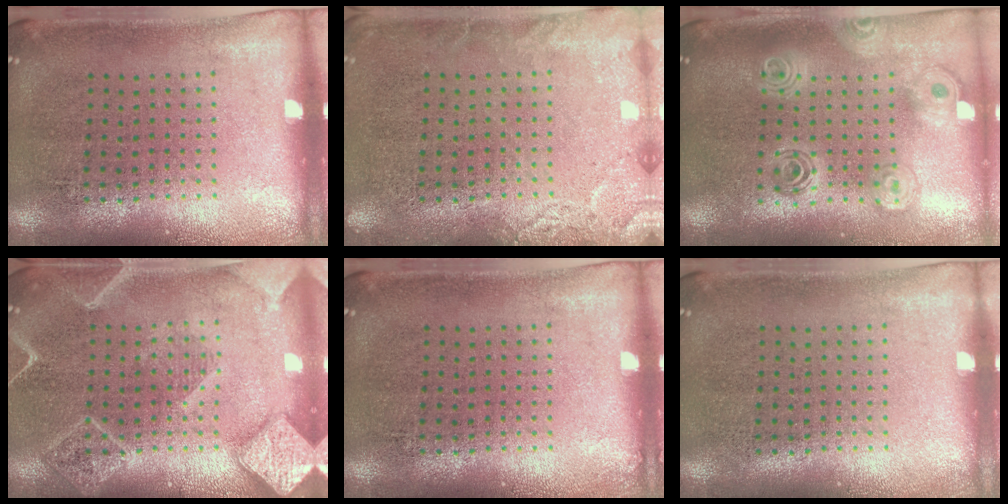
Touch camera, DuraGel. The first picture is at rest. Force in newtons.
{"total": 2.4, "press": 2.4, "slide": 0.3}
{"total": 2.0, "press": 1.7, "slide": 1.2}
{"total": 3.9, "press": 3.9, "slide": 0.4}
{"total": 0.0}
{"total": 0.0}